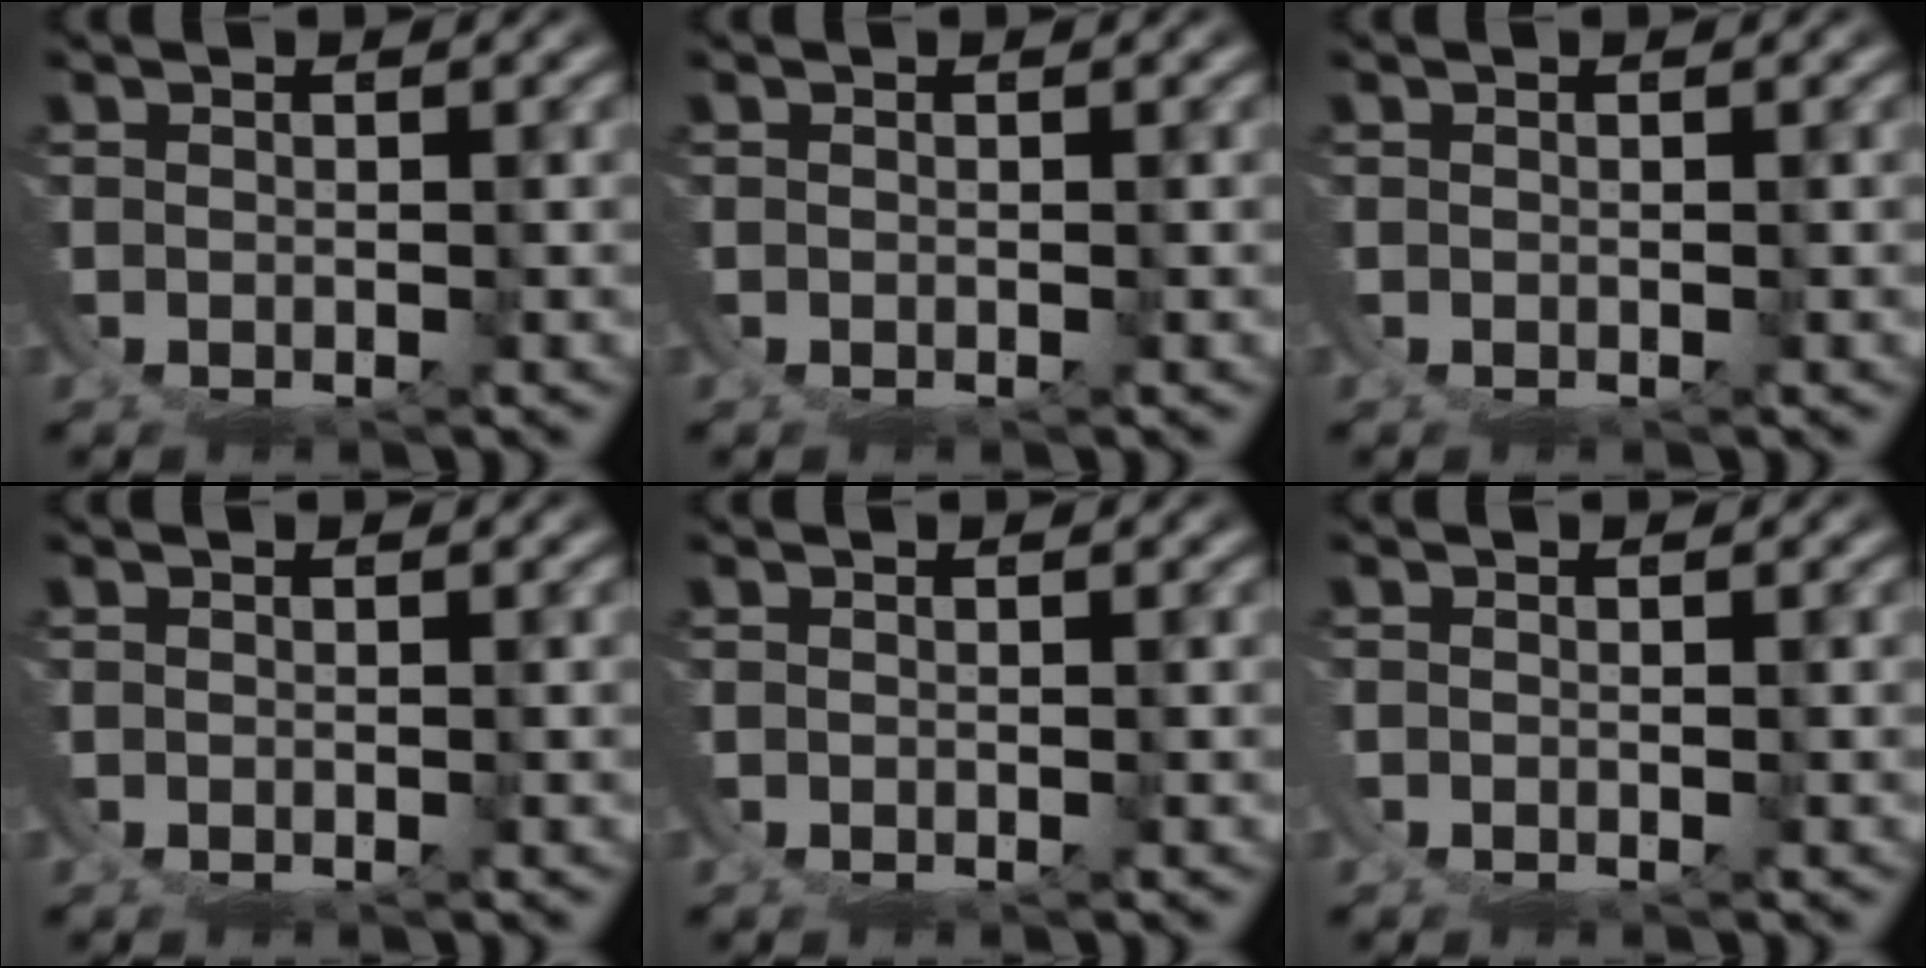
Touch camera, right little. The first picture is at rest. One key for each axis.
{"total": 0.0}
{"total": 0.0}
{"total": 0.0}
{"total": 0.0}
{"total": 0.9, "fx": -0.1, "fy": 0.8, "fz": 0.4, "tx": -0.013, "ty": 0.001, "tz": -0.004}